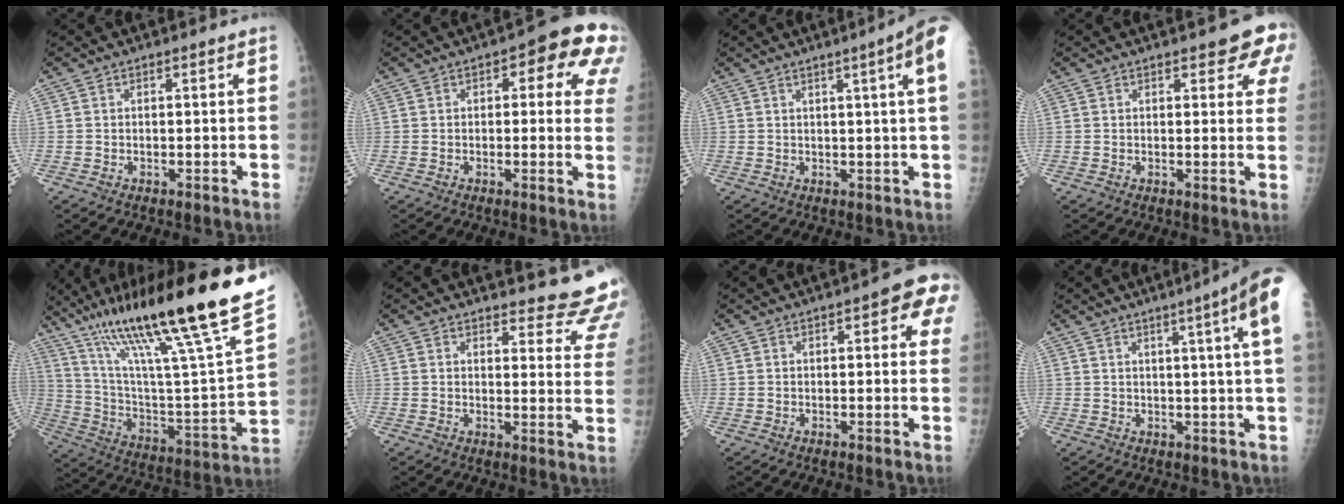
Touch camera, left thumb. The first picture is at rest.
{"total": 11.3, "force": [4.1, 4.8, 9.4], "torque": [-0.056, 0.001, 0.035]}
{"total": 8.4, "force": [3.5, -0.8, 7.6], "torque": [-0.091, -0.002, 0.036]}
{"total": 7.5, "force": [4.5, 2.7, 5.3], "torque": [-0.033, -0.013, 0.047]}
{"total": 34.5, "force": [22.1, 4.1, 26.2], "torque": [-0.399, -0.049, 0.367]}
{"total": 15.5, "force": [15.1, 3.1, 2.4], "torque": [0.024, -0.135, 0.144]}
{"total": 7.2, "force": [2.6, 2.3, 6.3], "torque": [-0.051, 0.001, 0.021]}
{"total": 11.3, "force": [5.1, -0.8, 10.1], "torque": [-0.130, -0.009, 0.052]}